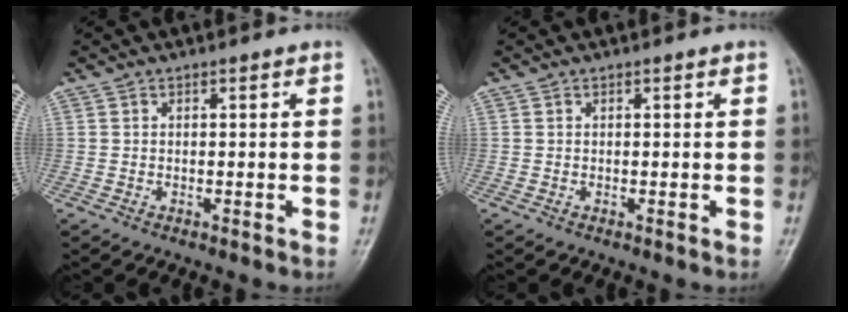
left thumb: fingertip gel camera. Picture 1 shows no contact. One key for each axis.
{"total": 0.0}